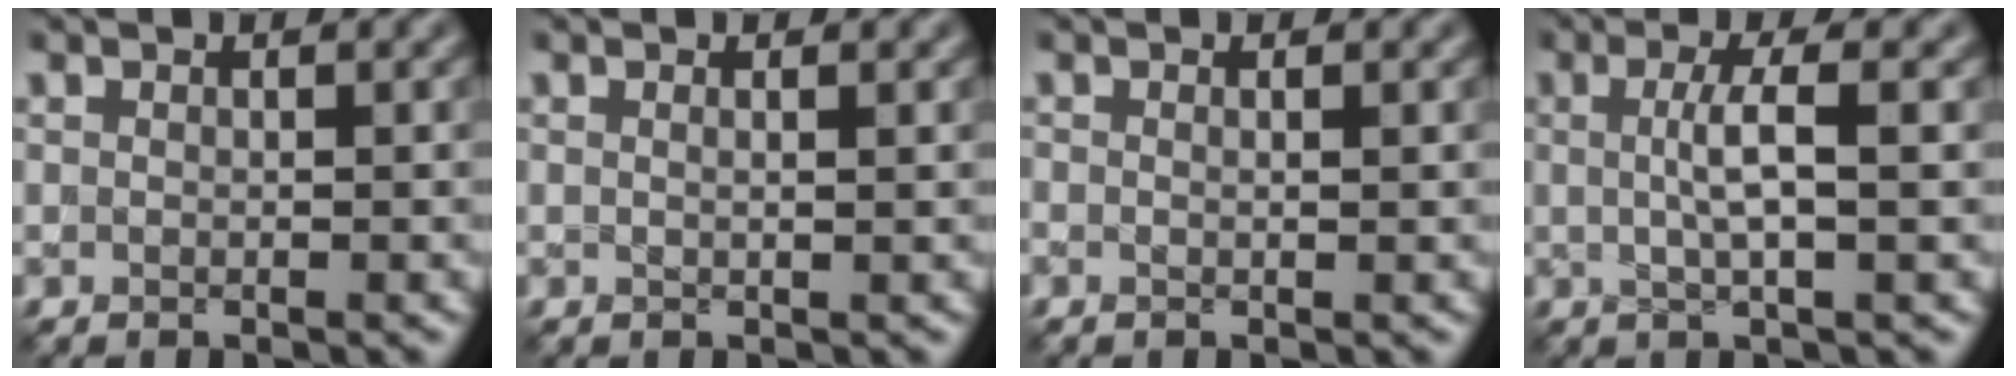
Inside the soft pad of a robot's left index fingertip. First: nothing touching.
{"total": 0.7, "force": [0.3, 0.1, 0.6], "torque": [-0.004, 0.000, 0.000]}
{"total": 0.6, "force": [0.2, 0.0, 0.6], "torque": [-0.008, -0.002, 0.000]}
{"total": 3.0, "force": [0.1, 0.3, 3.0], "torque": [-0.057, 0.003, 0.002]}